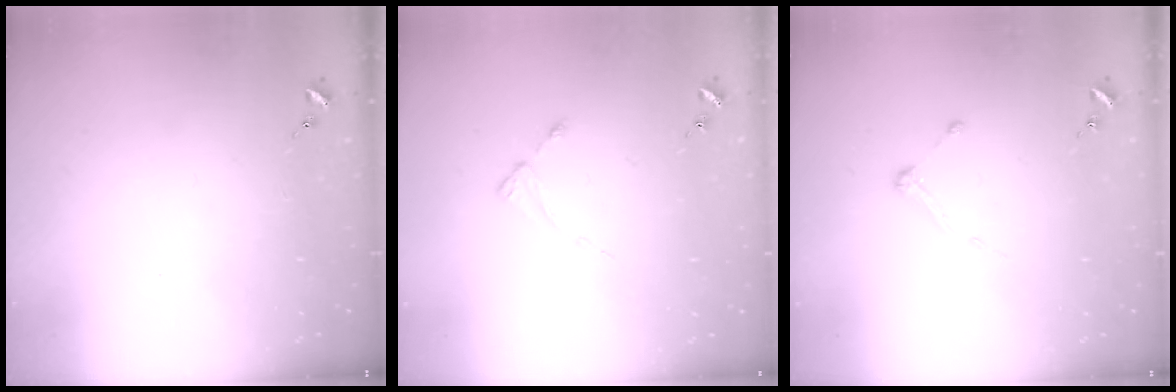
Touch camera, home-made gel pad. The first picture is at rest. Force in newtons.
{"total": 2.1, "press": 2.0, "slide": 0.4}
{"total": 3.2, "press": 3.2, "slide": 0.4}